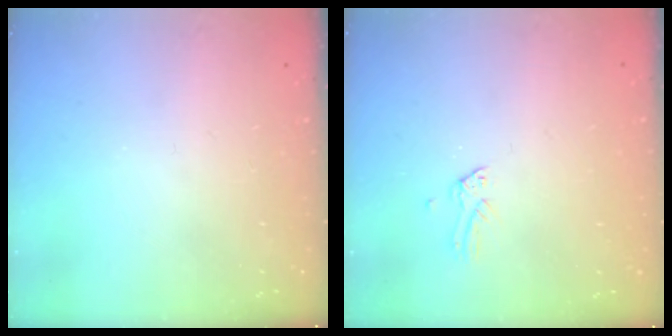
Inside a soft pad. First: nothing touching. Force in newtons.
{"total": 0.0}